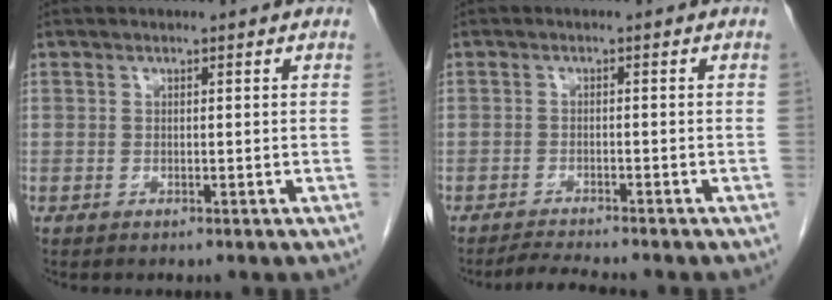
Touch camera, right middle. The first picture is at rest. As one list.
[{"total": 3.7, "force": [-3.4, -0.4, 1.2], "torque": [-0.023, -0.016, -0.056]}]